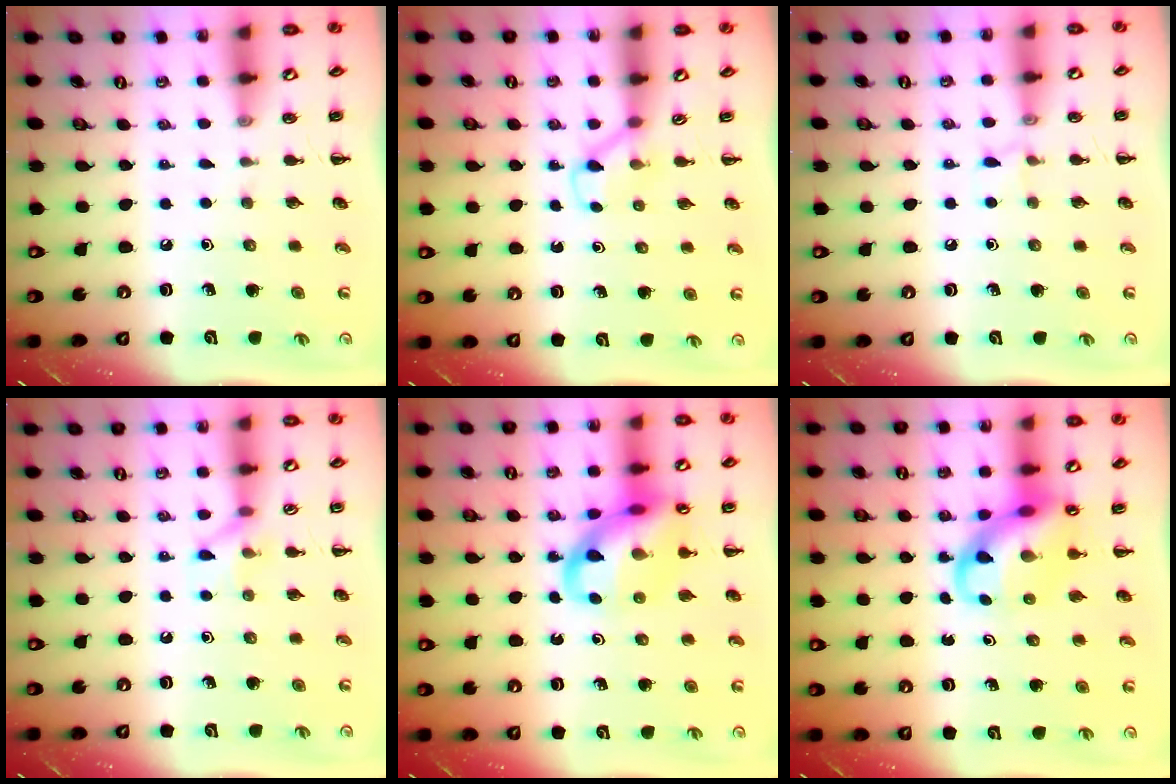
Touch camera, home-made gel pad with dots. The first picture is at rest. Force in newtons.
{"total": 3.0, "press": 2.8, "slide": 0.9}
{"total": 4.0, "press": 3.8, "slide": 1.3}
{"total": 6.4, "press": 6.3, "slide": 1.0}
{"total": 14.3, "press": 14.0, "slide": 2.9}
{"total": 10.8, "press": 10.4, "slide": 2.9}